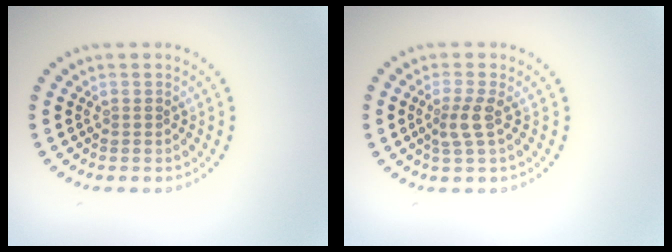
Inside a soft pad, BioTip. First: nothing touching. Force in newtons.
{"total": 2.1, "press": 1.6, "slide": 1.3}